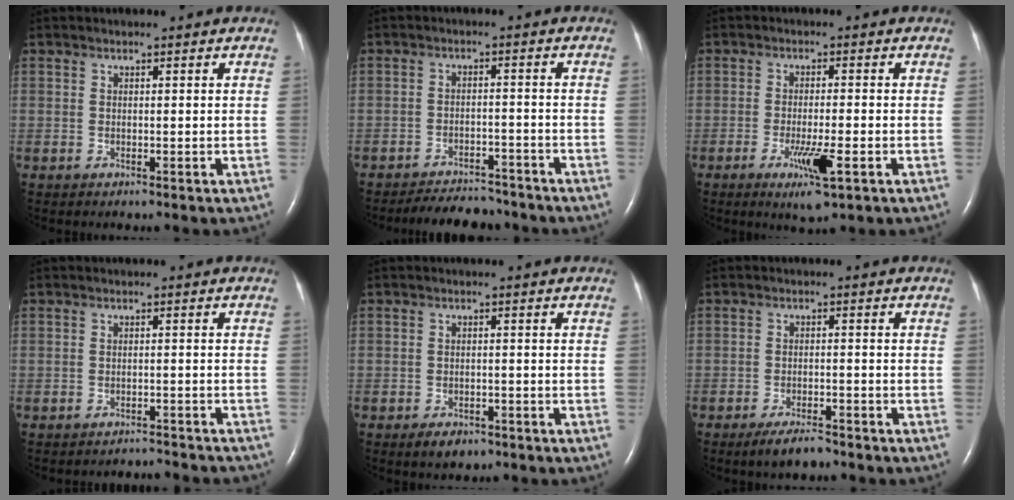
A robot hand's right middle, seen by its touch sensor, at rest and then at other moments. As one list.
[{"total": 6.9, "force": [-6.5, 1.8, 1.4], "torque": [-0.021, -0.006, -0.096]}, {"total": 5.8, "force": [-2.6, 0.5, 5.1], "torque": [-0.094, -0.012, -0.042]}, {"total": 5.0, "force": [-4.9, 0.7, 0.1], "torque": [-0.002, 0.002, -0.055]}, {"total": 3.2, "force": [-2.2, 1.7, 1.6], "torque": [-0.029, -0.001, -0.025]}, {"total": 4.2, "force": [-3.3, 1.0, 2.3], "torque": [-0.050, -0.005, -0.055]}]